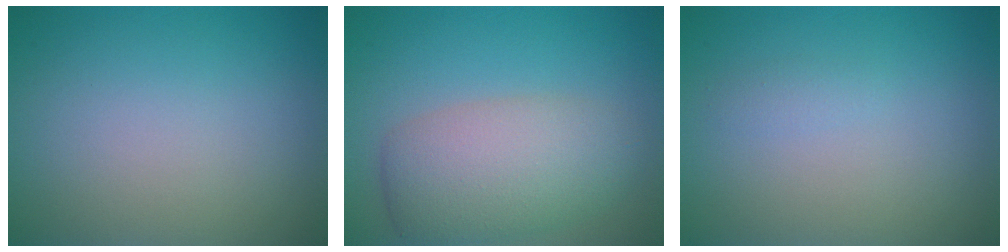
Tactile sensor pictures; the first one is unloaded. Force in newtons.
{"total": 6.0, "press": 6.0, "slide": 0.4}
{"total": 0.6, "press": 0.6, "slide": 0.0}